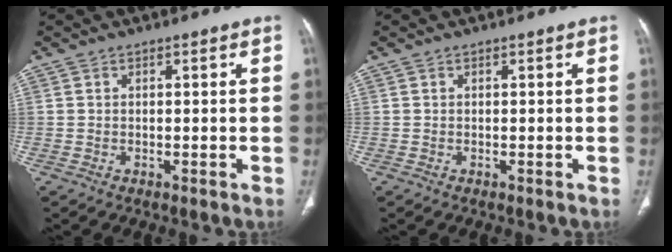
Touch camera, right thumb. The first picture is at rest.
{"total": 0.0}